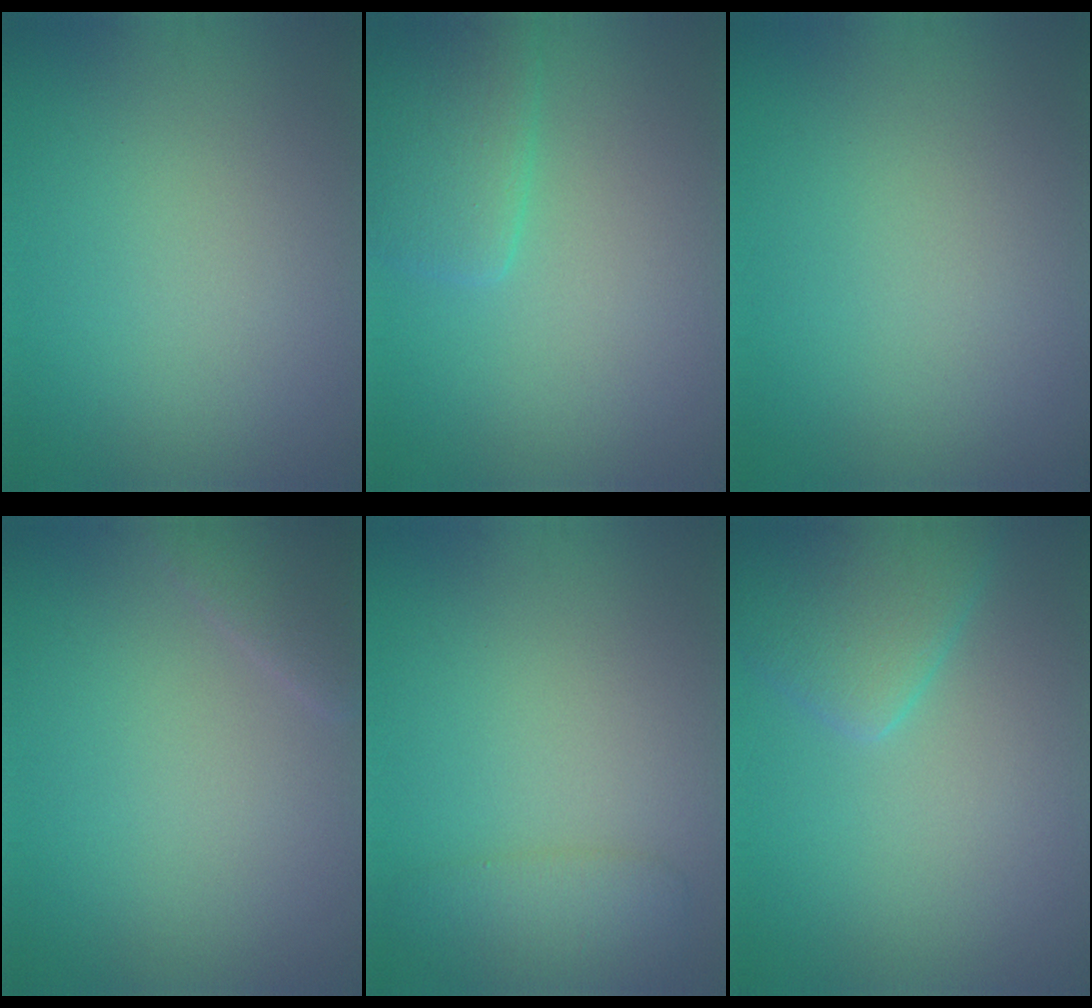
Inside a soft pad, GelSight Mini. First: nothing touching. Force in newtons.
{"total": 3.6, "press": 3.6, "slide": 0.2}
{"total": 0.0}
{"total": 2.0, "press": 2.0, "slide": 0.2}
{"total": 2.3, "press": 2.3, "slide": 0.1}
{"total": 4.2, "press": 4.2, "slide": 0.3}